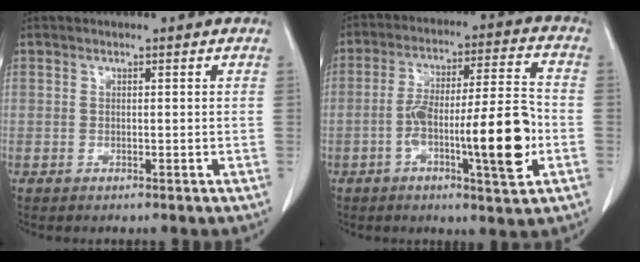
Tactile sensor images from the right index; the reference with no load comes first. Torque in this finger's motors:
{"motor_torque": [1.37, -0.77, 0.55, 0.18]}